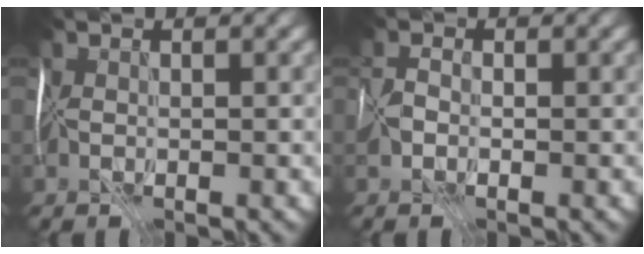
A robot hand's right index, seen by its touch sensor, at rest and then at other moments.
{"total": 0.8, "force": [-0.1, -0.4, -0.7], "torque": [0.019, 0.007, -0.001]}